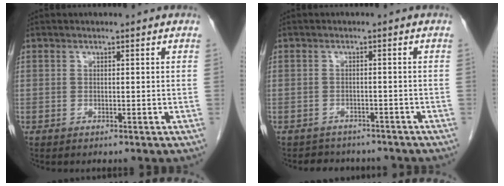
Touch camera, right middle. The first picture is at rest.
{"total": 5.5, "force": [-4.9, 2.4, 0.5], "torque": [-0.006, 0.007, -0.059]}